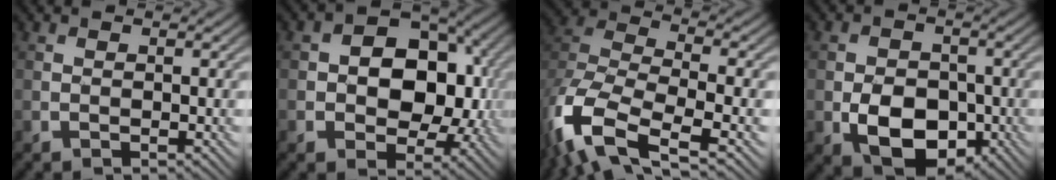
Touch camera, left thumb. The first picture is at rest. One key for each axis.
{"total": 10.5, "fx": 0.4, "fy": 7.6, "fz": 7.3, "tx": -0.101, "ty": -0.004, "tz": 0.000}
{"total": 12.0, "fx": -6.5, "fy": 5.4, "fz": 8.6, "tx": -0.197, "ty": -0.024, "tz": -0.135}
{"total": 7.9, "fx": -2.5, "fy": 5.5, "fz": 5.2, "tx": -0.092, "ty": -0.014, "tz": -0.045}